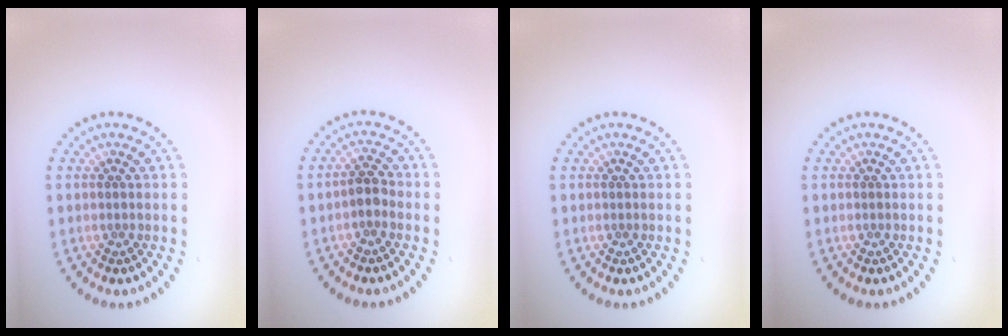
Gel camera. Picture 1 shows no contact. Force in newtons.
{"total": 1.5, "press": 1.4, "slide": 0.5}
{"total": 0.0}
{"total": 0.0}